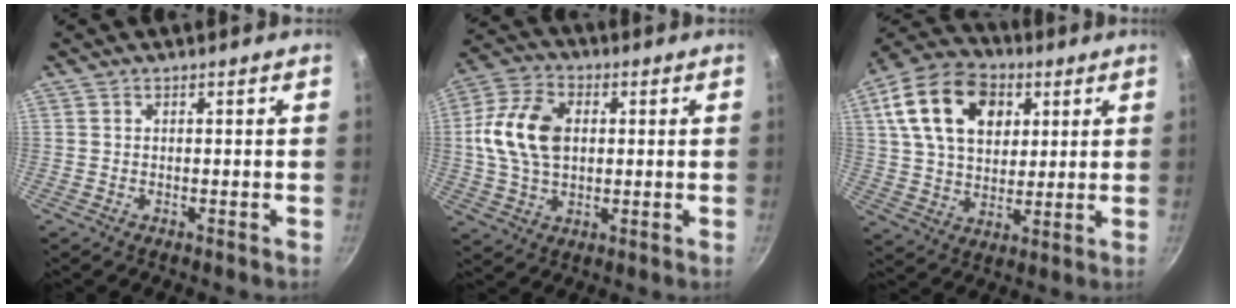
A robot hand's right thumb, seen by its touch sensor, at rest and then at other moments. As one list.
[{"total": 13.4, "force": [1.5, 9.0, 9.8], "torque": [-0.171, 0.013, 0.017]}, {"total": 18.5, "force": [6.2, 12.6, 12.0], "torque": [-0.190, 0.001, 0.100]}]